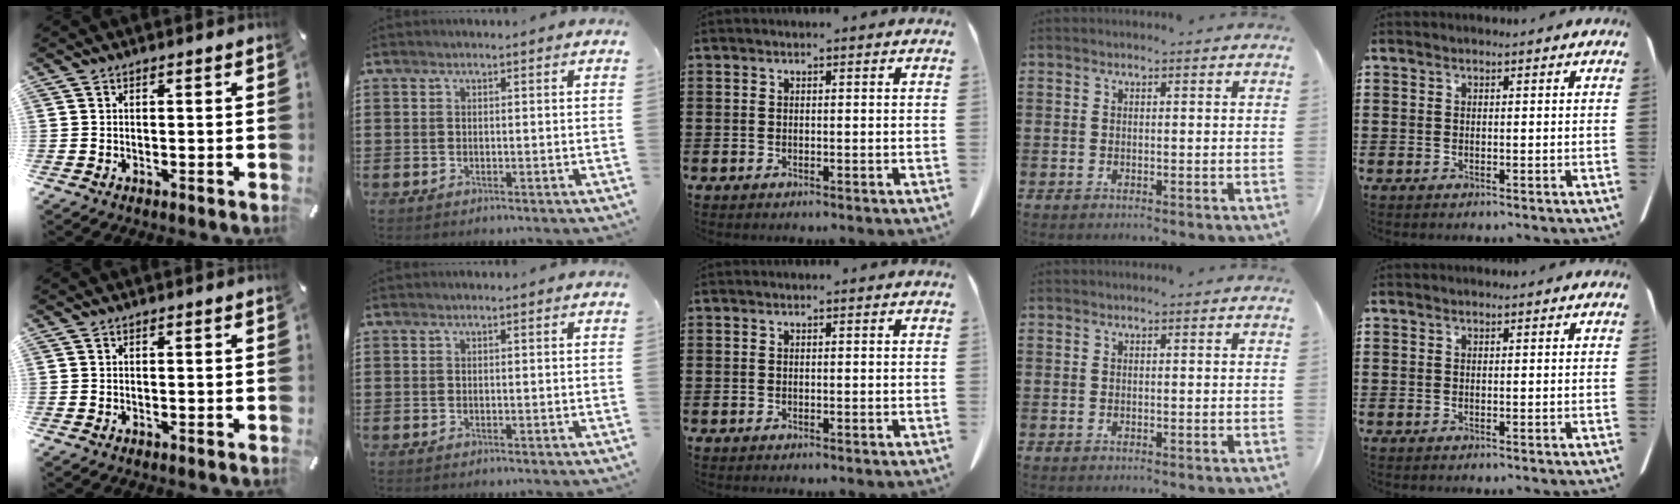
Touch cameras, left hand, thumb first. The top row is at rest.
{}